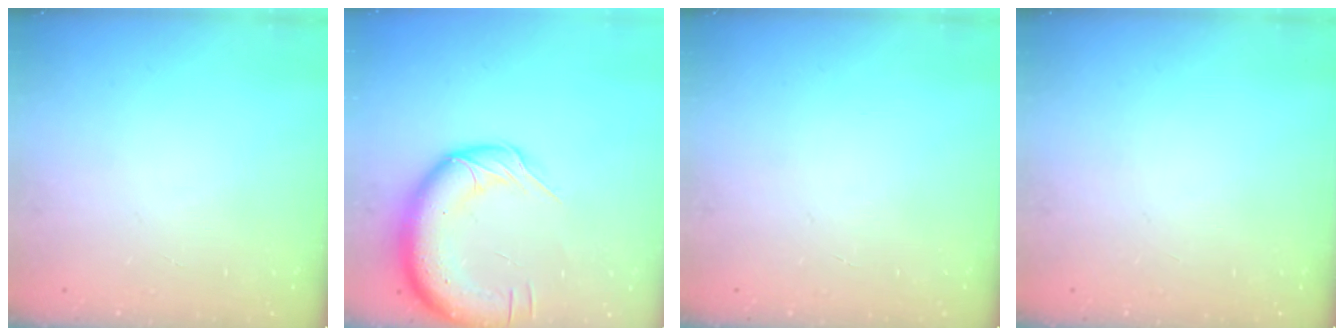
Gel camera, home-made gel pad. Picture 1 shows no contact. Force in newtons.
{"total": 16.7, "press": 16.2, "slide": 4.1}
{"total": 0.0}
{"total": 0.0}